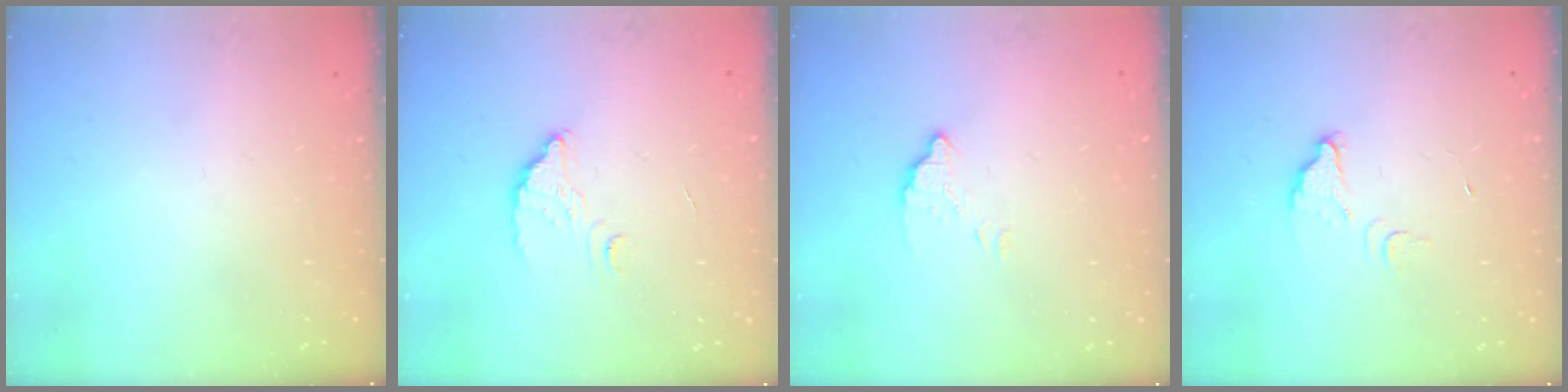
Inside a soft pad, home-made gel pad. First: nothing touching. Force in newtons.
{"total": 3.0, "press": 3.0, "slide": 0.3}
{"total": 2.4, "press": 2.4, "slide": 0.0}
{"total": 3.7, "press": 3.7, "slide": 0.3}